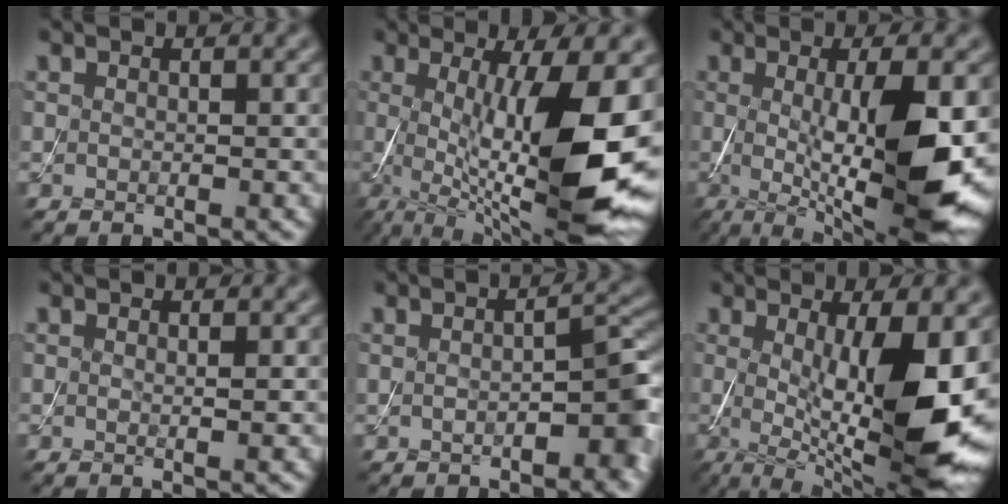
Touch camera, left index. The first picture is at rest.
{"total": 13.9, "force": [-0.4, 3.6, 13.4], "torque": [-0.205, -0.013, -0.001]}
{"total": 12.2, "force": [-0.7, 3.0, 11.8], "torque": [-0.179, -0.019, -0.005]}
{"total": 0.8, "force": [0.1, 0.2, 0.8], "torque": [-0.009, -0.001, 0.000]}
{"total": 3.9, "force": [-1.0, 1.6, 3.4], "torque": [-0.046, 0.011, -0.015]}
{"total": 13.7, "force": [-0.4, 3.8, 13.2], "torque": [-0.196, -0.020, -0.002]}